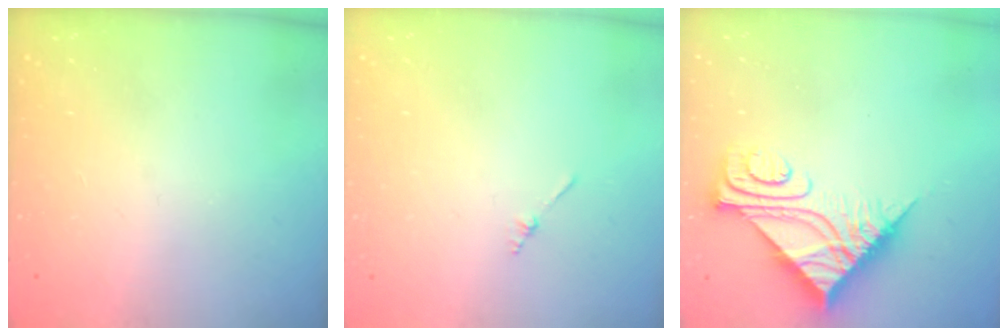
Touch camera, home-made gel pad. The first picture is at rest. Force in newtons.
{"total": 1.3, "press": 1.3, "slide": 0.3}
{"total": 9.0, "press": 9.0, "slide": 0.9}